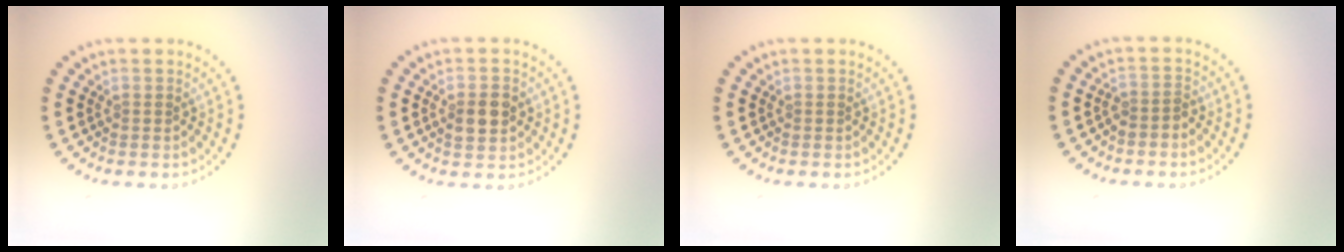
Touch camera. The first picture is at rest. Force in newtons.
{"total": 2.8, "press": 2.8, "slide": 0.0}
{"total": 0.0}
{"total": 1.5, "press": 1.1, "slide": 1.0}